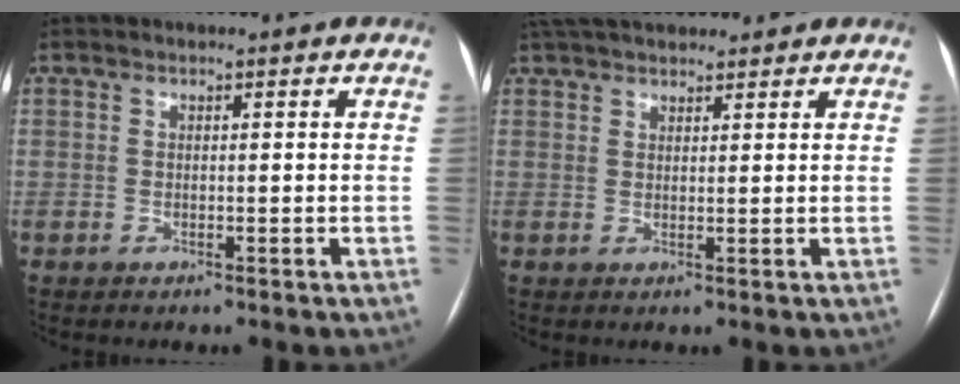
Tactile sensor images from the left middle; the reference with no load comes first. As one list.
[{"total": 9.9, "force": [8.6, 3.0, 3.9], "torque": [-0.058, 0.044, 0.138]}]